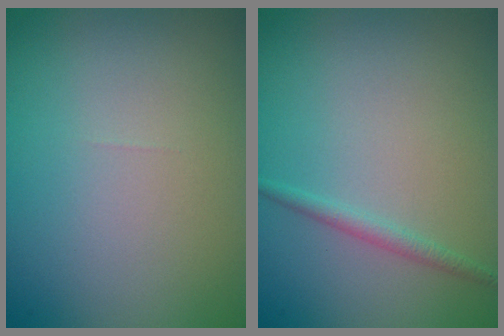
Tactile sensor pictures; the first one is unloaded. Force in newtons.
{"total": 1.2, "press": 1.2, "slide": 0.1}